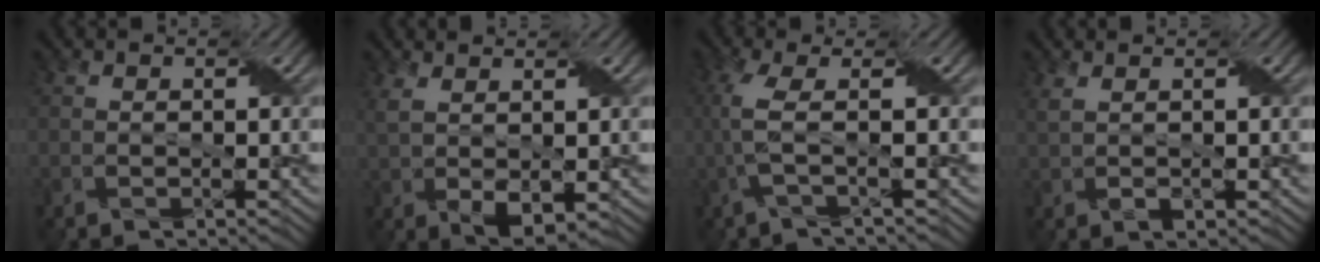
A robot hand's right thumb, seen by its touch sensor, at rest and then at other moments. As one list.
[{"total": 3.8, "force": [0.8, 1.5, 3.5], "torque": [-0.078, -0.007, 0.020]}, {"total": 4.1, "force": [-0.3, 0.7, 4.0], "torque": [-0.089, 0.003, -0.018]}, {"total": 1.7, "force": [1.0, 0.4, 1.3], "torque": [-0.031, -0.002, 0.019]}]